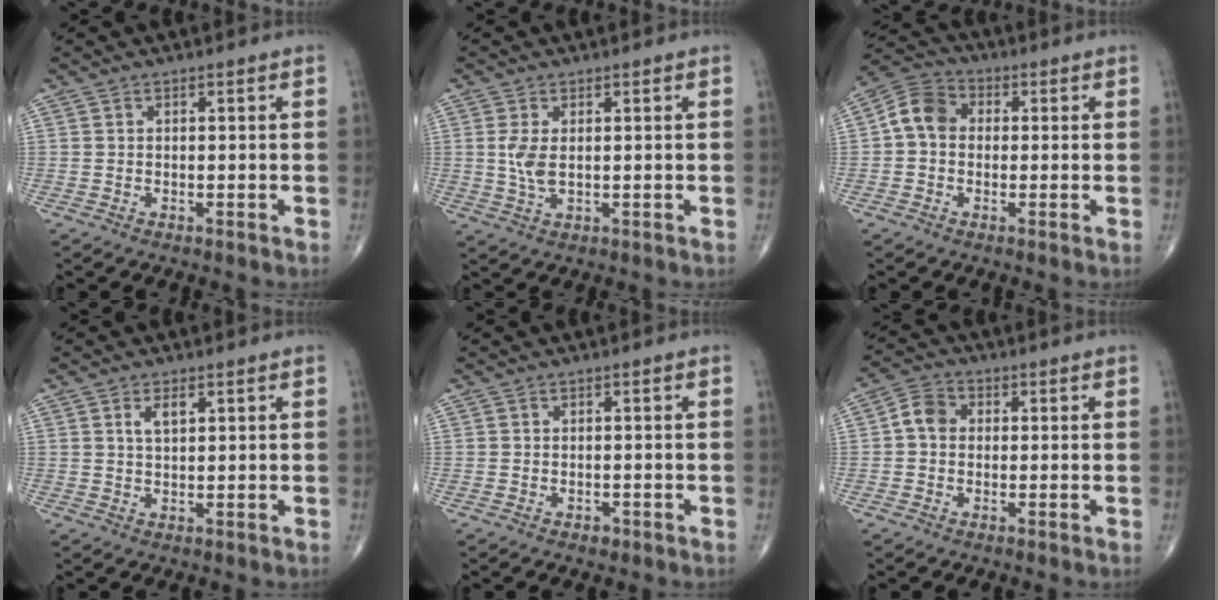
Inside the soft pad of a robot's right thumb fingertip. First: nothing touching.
{"total": 3.9, "force": [0.5, 1.8, 3.4], "torque": [-0.081, -0.006, 0.016]}
{"total": 7.1, "force": [0.1, 5.7, 4.2], "torque": [-0.067, 0.023, -0.011]}
{"total": 2.7, "force": [1.2, 1.2, 2.2], "torque": [-0.038, -0.003, 0.023]}
{"total": 1.0, "force": [-0.6, 0.6, 0.5], "torque": [-0.006, 0.001, -0.008]}
{"total": 4.6, "force": [0.0, 3.8, 2.6], "torque": [-0.038, 0.014, -0.009]}